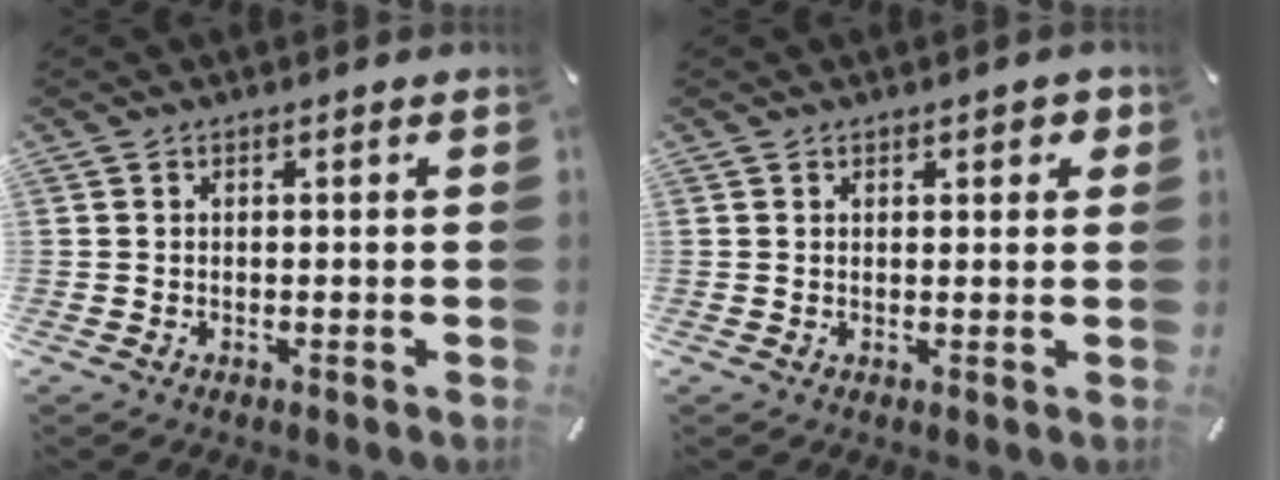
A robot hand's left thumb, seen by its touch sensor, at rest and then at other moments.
{"total": 2.8, "force": [1.5, 1.5, 1.8], "torque": [-0.015, -0.003, 0.020]}